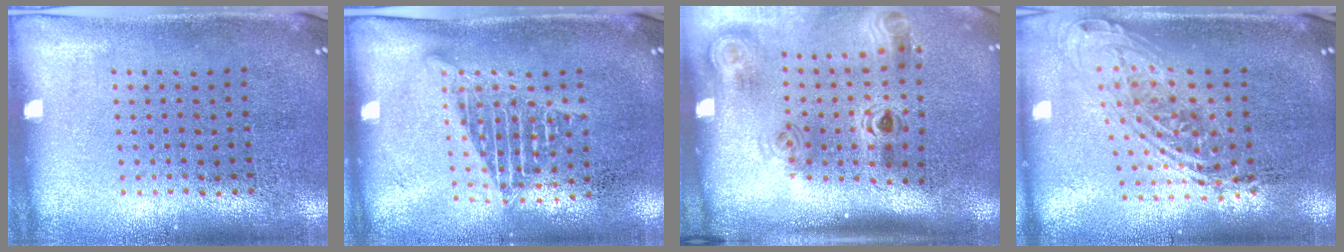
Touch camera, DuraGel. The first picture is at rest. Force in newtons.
{"total": 1.5, "press": 1.3, "slide": 0.8}
{"total": 1.9, "press": 1.3, "slide": 1.5}
{"total": 2.0, "press": 1.5, "slide": 1.2}